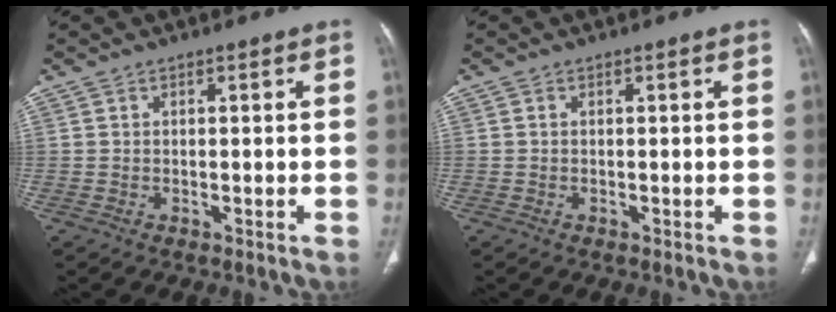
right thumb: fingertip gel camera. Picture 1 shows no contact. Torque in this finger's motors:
{"motor_torque": [-0.65, -0.07, -0.46, 0.22, -0.03]}